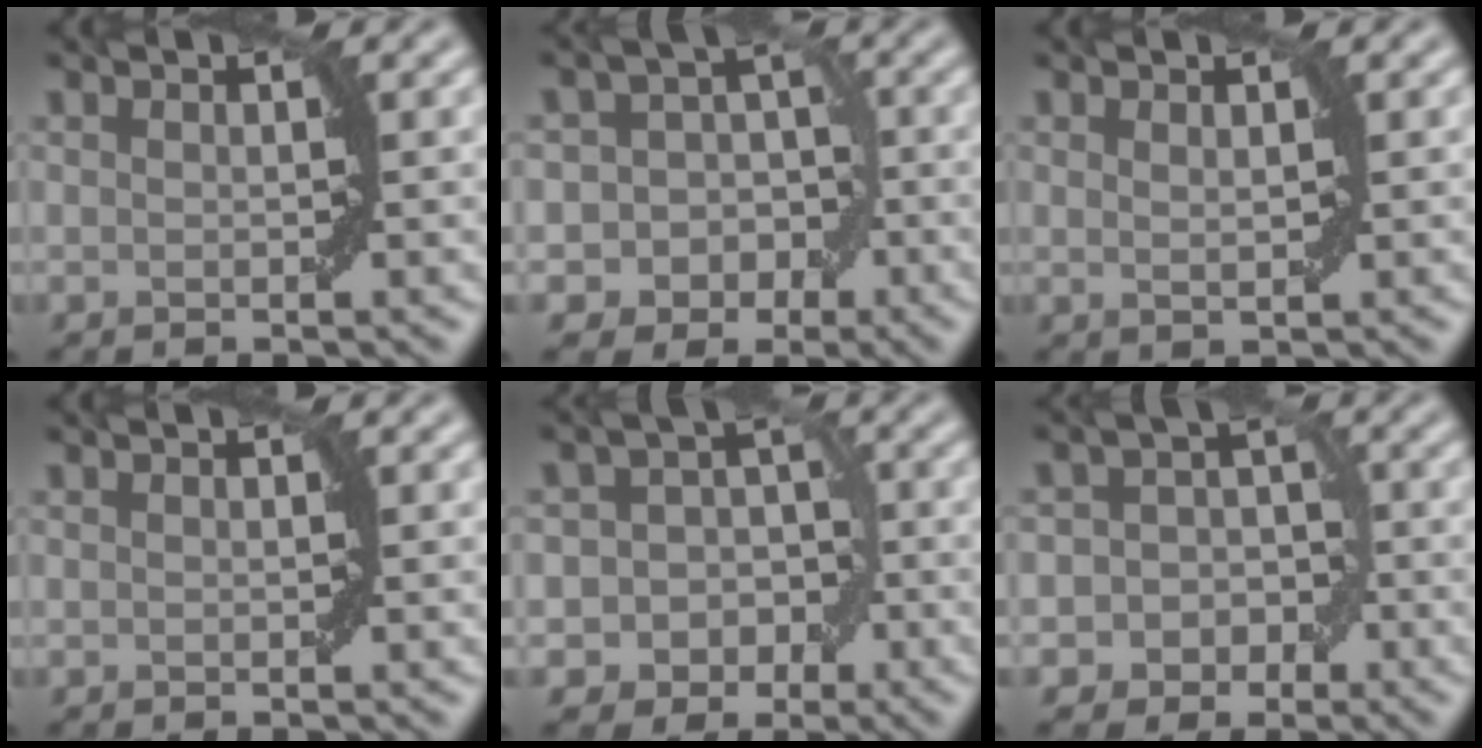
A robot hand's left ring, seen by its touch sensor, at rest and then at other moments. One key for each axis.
{"total": 7.3, "fx": -2.7, "fy": 6.6, "fz": 1.7, "tx": -0.006, "ty": 0.019, "tz": -0.065}
{"total": 0.9, "fx": 0.5, "fy": 0.3, "fz": 0.8, "tx": -0.014, "ty": -0.002, "tz": 0.010}
{"total": 0.0}
{"total": 6.6, "fx": -2.4, "fy": 5.9, "fz": 1.6, "tx": -0.003, "ty": 0.018, "tz": -0.059}
{"total": 5.4, "fx": -1.9, "fy": 5.0, "fz": 1.2, "tx": 0.003, "ty": 0.019, "tz": -0.053}